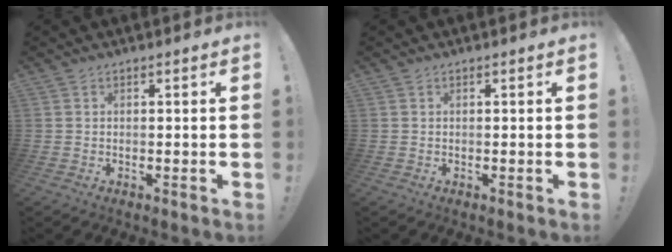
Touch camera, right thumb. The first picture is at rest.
{"total": 0.0}